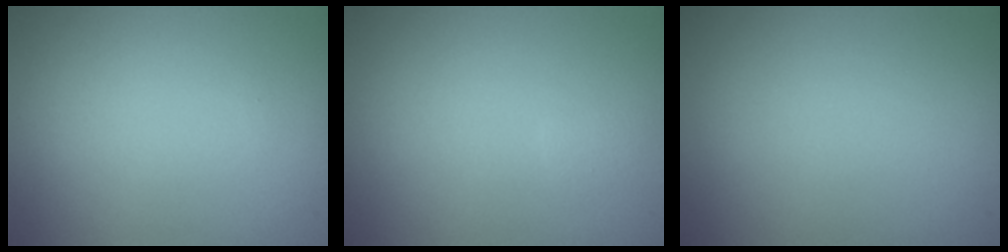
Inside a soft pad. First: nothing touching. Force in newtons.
{"total": 0.6, "press": 0.6, "slide": 0.1}
{"total": 0.0}